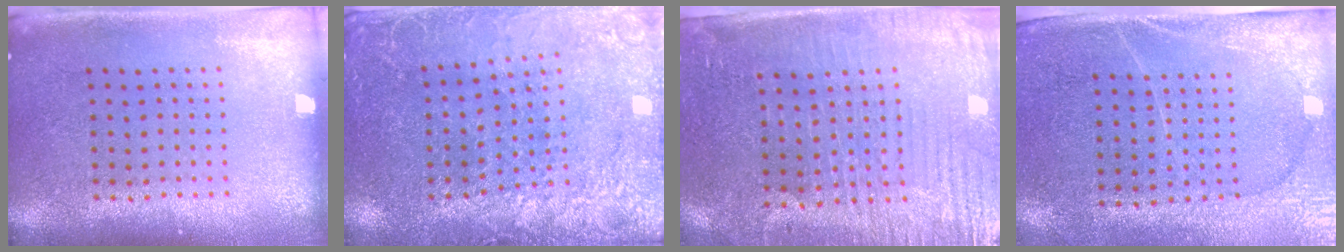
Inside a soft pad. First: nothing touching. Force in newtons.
{"total": 2.9, "press": 2.8, "slide": 0.4}
{"total": 3.7, "press": 3.5, "slide": 1.4}
{"total": 2.9, "press": 2.7, "slide": 1.2}